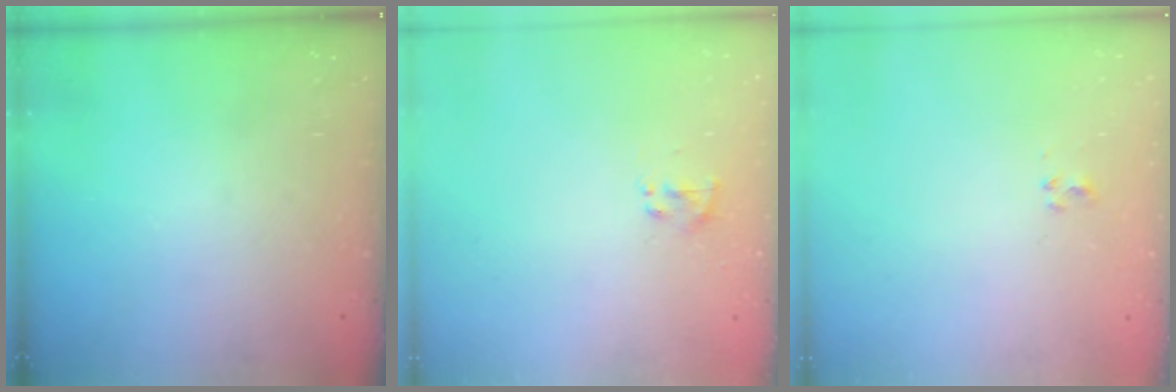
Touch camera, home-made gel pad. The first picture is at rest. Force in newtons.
{"total": 1.4, "press": 1.2, "slide": 0.6}
{"total": 2.0, "press": 1.8, "slide": 1.0}